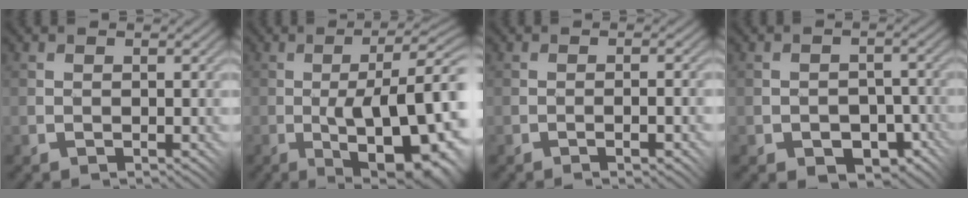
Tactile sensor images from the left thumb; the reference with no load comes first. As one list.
[{"total": 14.5, "force": [-2.6, 4.8, 13.4], "torque": [-0.172, 0.013, -0.031]}, {"total": 3.2, "force": [-1.8, 0.7, 2.5], "torque": [-0.031, 0.011, -0.017]}, {"total": 6.5, "force": [-4.0, 4.1, 3.2], "torque": [-0.044, -0.001, -0.056]}]